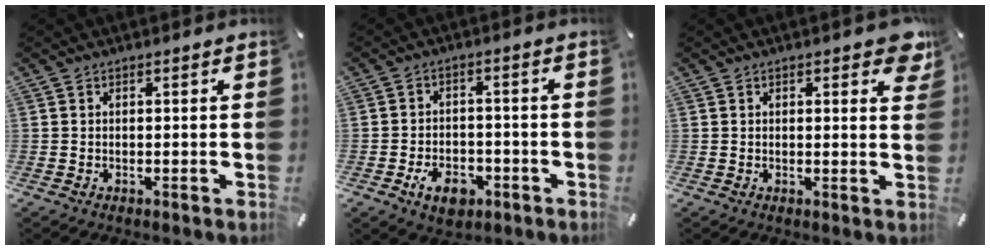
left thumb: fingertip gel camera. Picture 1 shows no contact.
{"total": 7.2, "force": [-3.4, 4.8, 4.1], "torque": [-0.080, 0.012, -0.064]}
{"total": 4.3, "force": [2.3, 1.7, 3.2], "torque": [-0.037, -0.009, 0.033]}